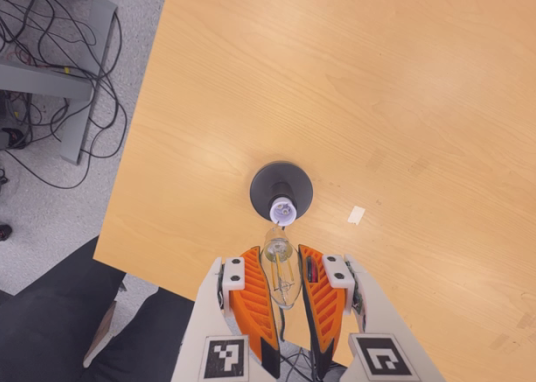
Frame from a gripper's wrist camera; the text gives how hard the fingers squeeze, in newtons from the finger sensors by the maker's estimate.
{"total": 19.9, "left": 24.9, "right": 14.9}